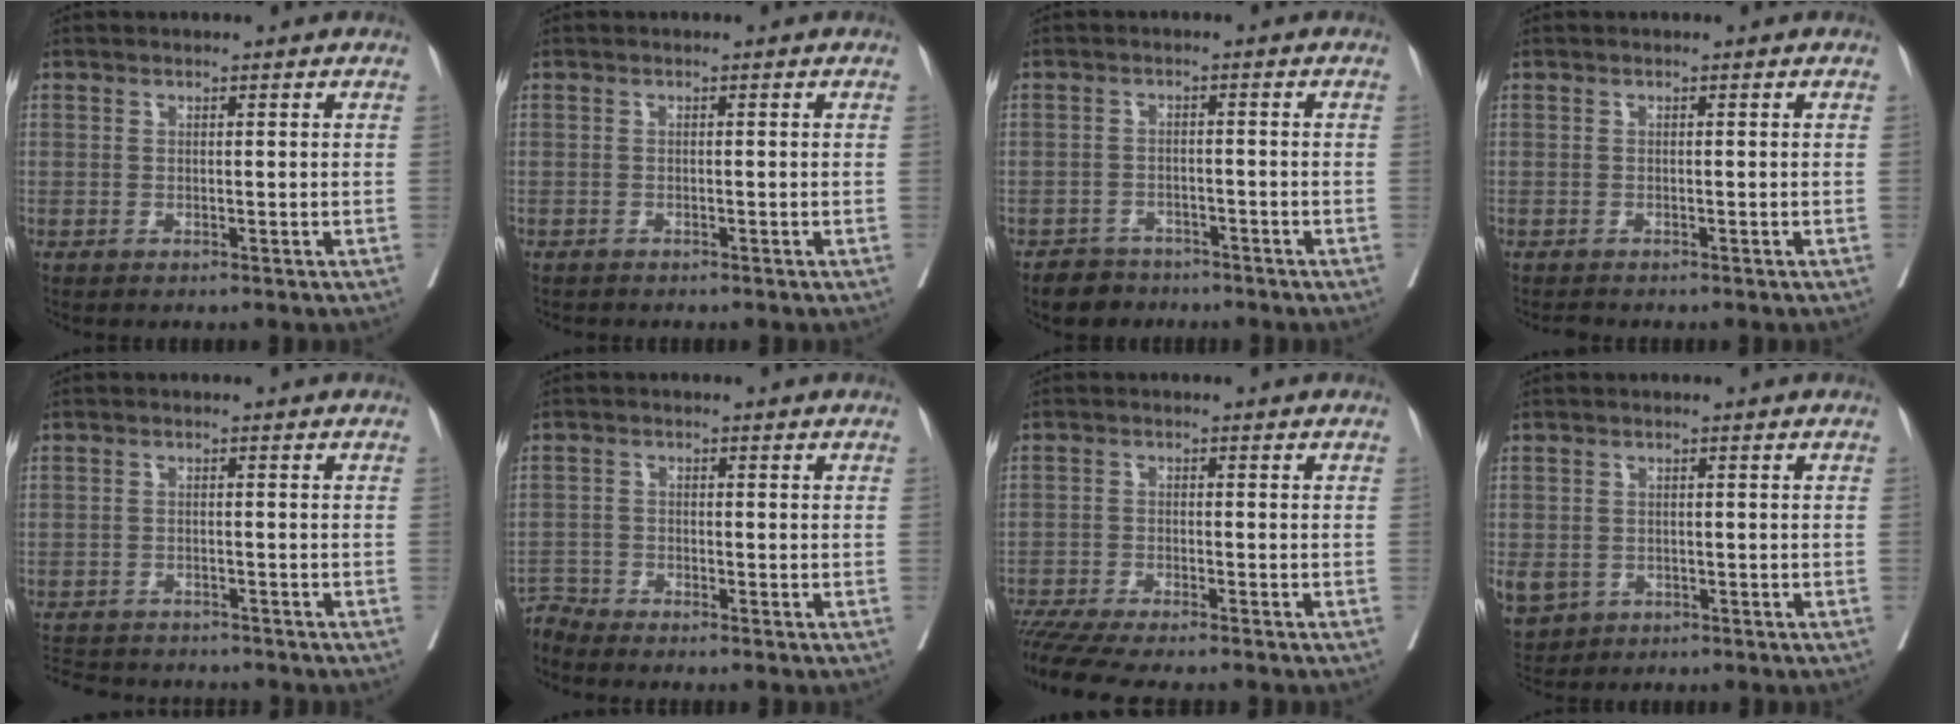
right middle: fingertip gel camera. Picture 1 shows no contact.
{"total": 0.9, "force": [-0.8, 0.3, 0.2], "torque": [-0.013, -0.002, -0.017]}
{"total": 4.5, "force": [-3.8, 2.4, 0.4], "torque": [-0.009, 0.002, -0.064]}
{"total": 0.8, "force": [-0.8, 0.1, 0.1], "torque": [-0.008, -0.005, -0.013]}
{"total": 11.3, "force": [-10.3, 3.1, 3.6], "torque": [-0.084, -0.002, -0.144]}
{"total": 3.1, "force": [-2.9, -0.7, -0.8], "torque": [0.016, -0.013, -0.058]}
{"total": 12.5, "force": [-11.0, 0.8, 5.9], "torque": [-0.093, -0.015, -0.174]}
{"total": 13.3, "force": [-5.3, 10.9, 5.4], "torque": [-0.175, -0.010, -0.069]}